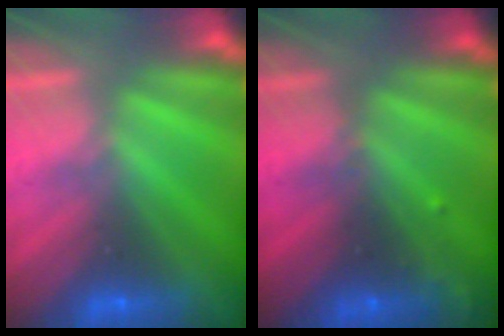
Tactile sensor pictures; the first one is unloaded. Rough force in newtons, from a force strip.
{"total": 2.9}